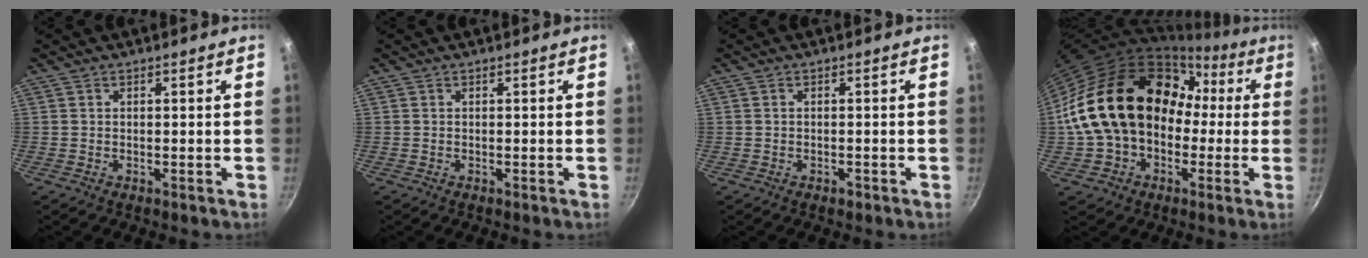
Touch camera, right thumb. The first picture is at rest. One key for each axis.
{"total": 0.0}
{"total": 1.2, "fx": -0.7, "fy": 0.6, "fz": 0.6, "tx": -0.012, "ty": 0.005, "tz": -0.009}
{"total": 22.9, "fx": 0.5, "fy": 17.2, "fz": 15.1, "tx": -0.247, "ty": 0.075, "tz": 0.014}